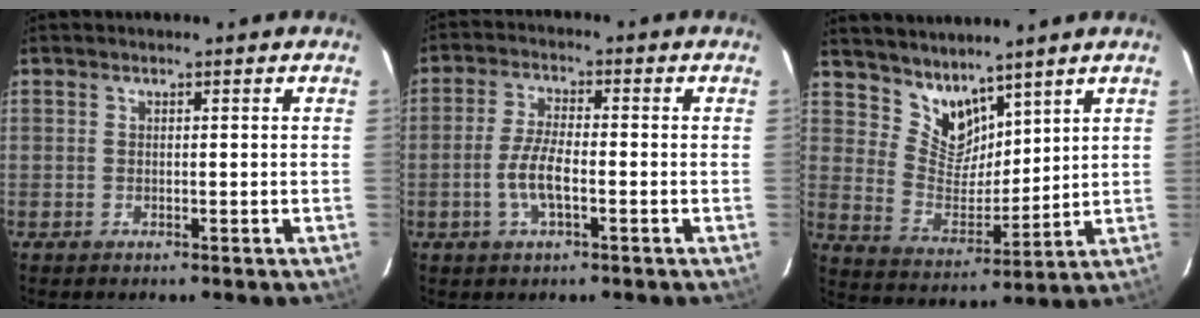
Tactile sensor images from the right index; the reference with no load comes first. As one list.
[{"total": 6.1, "force": [-2.0, 1.8, 5.5], "torque": [-0.116, 0.000, -0.039]}, {"total": 8.9, "force": [7.3, 4.2, 2.7], "torque": [-0.046, -0.002, 0.150]}]